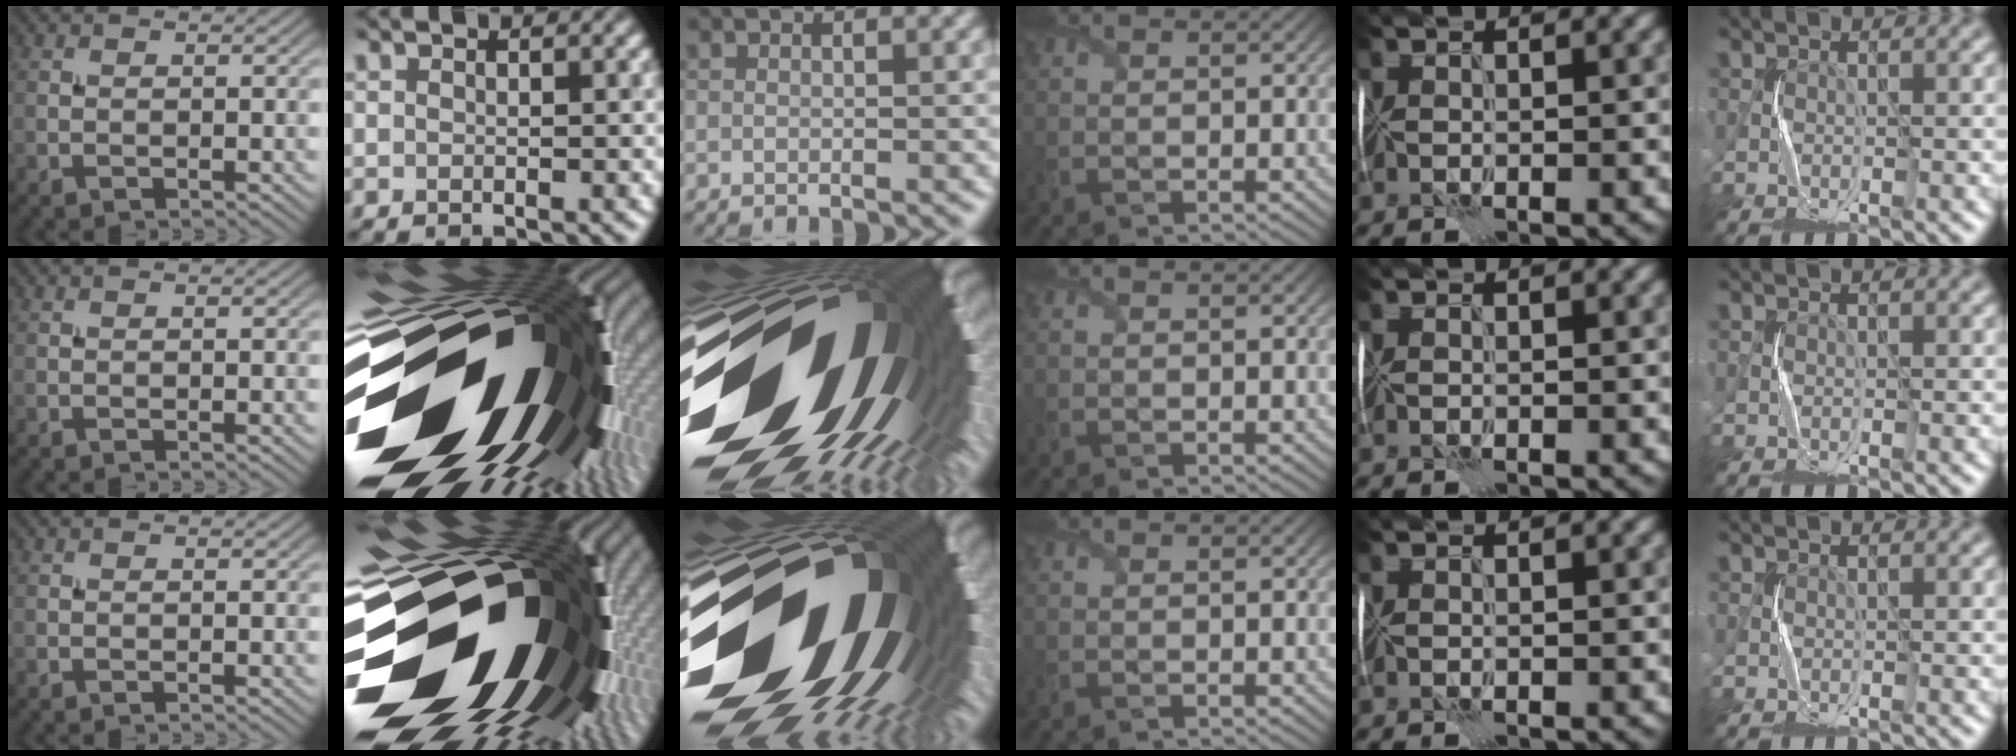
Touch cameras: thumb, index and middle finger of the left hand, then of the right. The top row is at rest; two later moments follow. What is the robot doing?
{"motion": "fold", "object": "shipping label"}